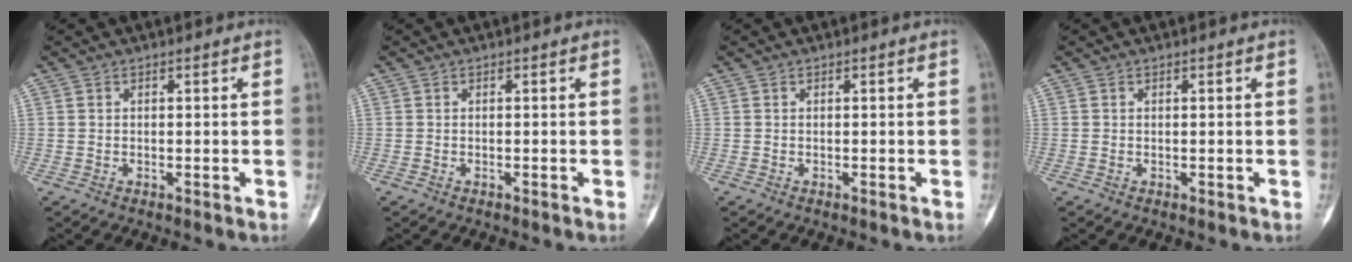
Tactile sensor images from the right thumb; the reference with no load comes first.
{"total": 0.0}
{"total": 0.0}
{"total": 0.0}